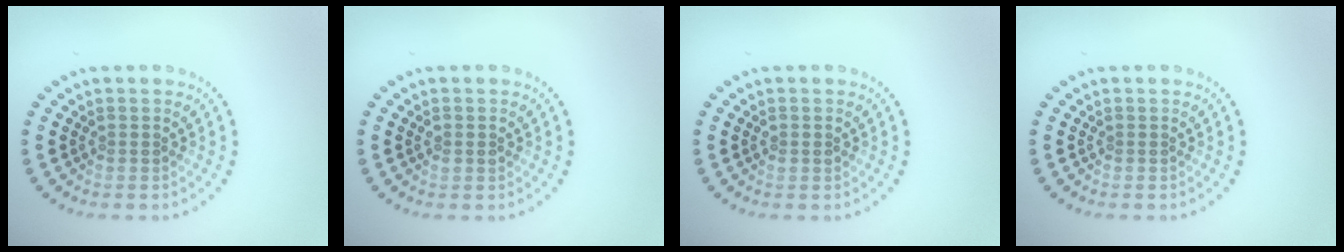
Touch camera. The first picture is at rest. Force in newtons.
{"total": 1.1, "press": 1.1, "slide": 0.2}
{"total": 0.9, "press": 0.9, "slide": 0.1}
{"total": 0.0}